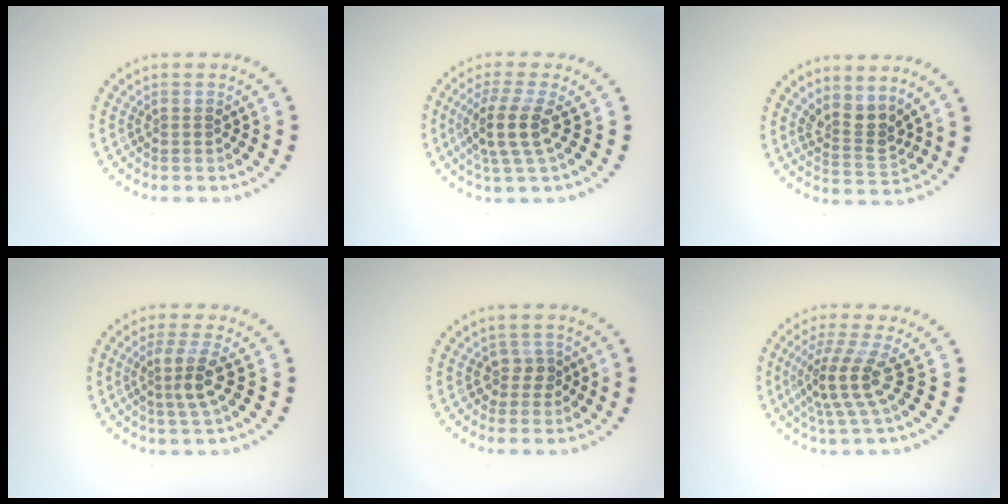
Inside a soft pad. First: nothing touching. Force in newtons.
{"total": 3.6, "press": 2.8, "slide": 2.4}
{"total": 2.8, "press": 2.1, "slide": 1.8}
{"total": 3.0, "press": 2.5, "slide": 1.6}
{"total": 1.8, "press": 1.5, "slide": 1.0}
{"total": 3.9, "press": 2.6, "slide": 2.8}